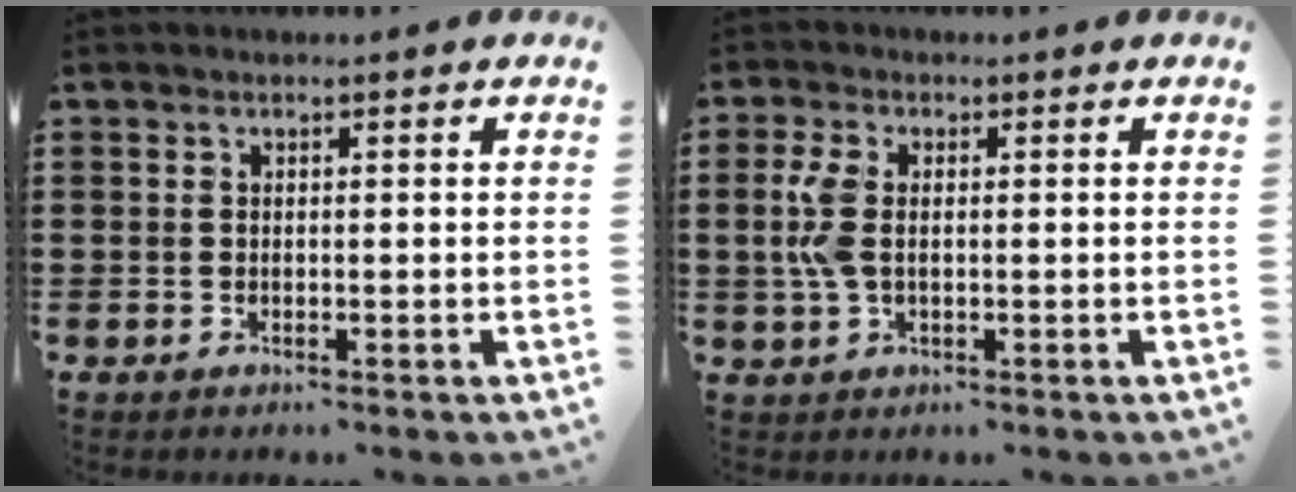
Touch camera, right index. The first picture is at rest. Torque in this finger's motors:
{"motor_torque": [0.98, -0.27, 0.56, 0.13]}